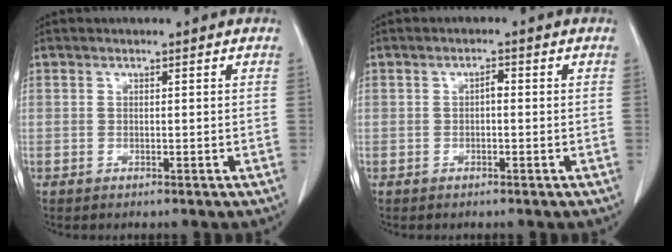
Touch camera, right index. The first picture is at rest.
{"total": 1.2, "force": [-0.1, 0.5, 1.1], "torque": [-0.017, 0.005, -0.002]}